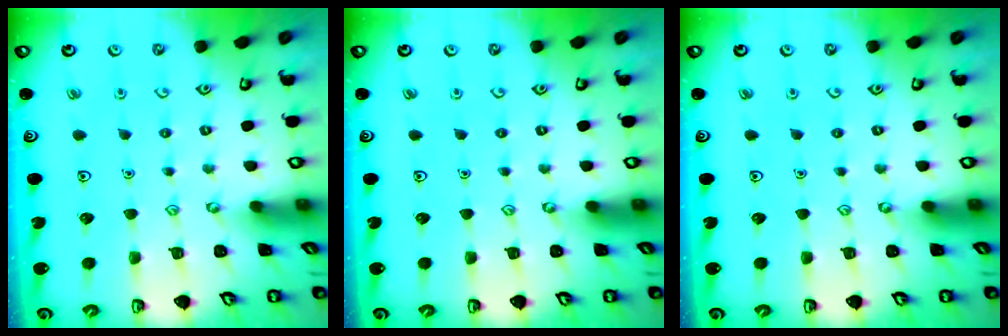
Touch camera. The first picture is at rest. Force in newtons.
{"total": 0.0}
{"total": 0.0}